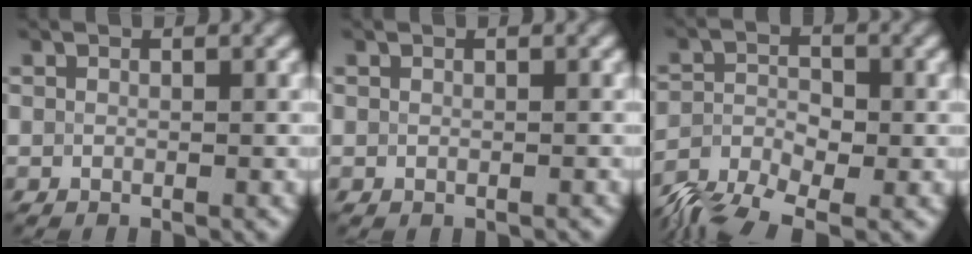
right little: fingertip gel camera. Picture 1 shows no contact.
{"total": 0.0}
{"total": 7.7, "force": [-7.0, 1.9, 2.5], "torque": [-0.034, -0.014, -0.109]}